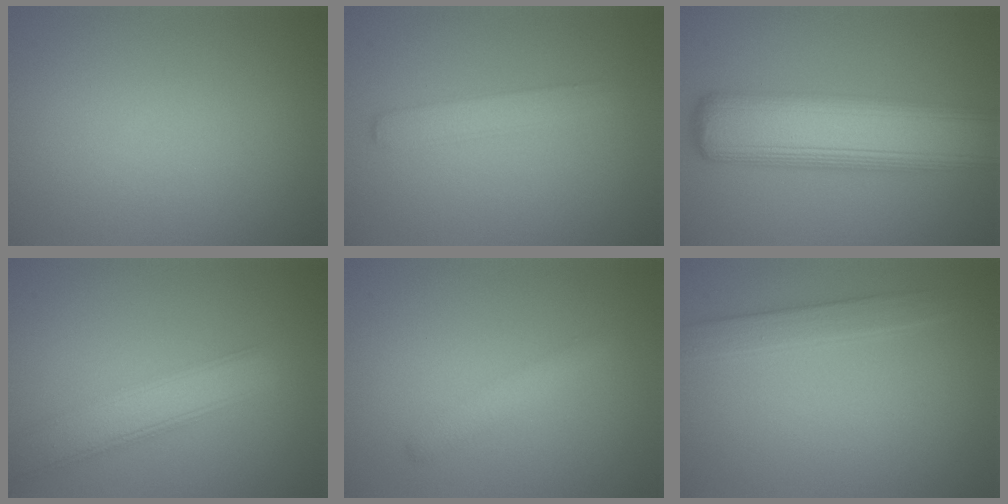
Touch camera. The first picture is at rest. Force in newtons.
{"total": 2.0, "press": 2.0, "slide": 0.0}
{"total": 11.2, "press": 11.2, "slide": 0.4}
{"total": 4.7, "press": 4.7, "slide": 0.3}
{"total": 1.4, "press": 1.4, "slide": 0.1}
{"total": 2.3, "press": 2.3, "slide": 0.1}